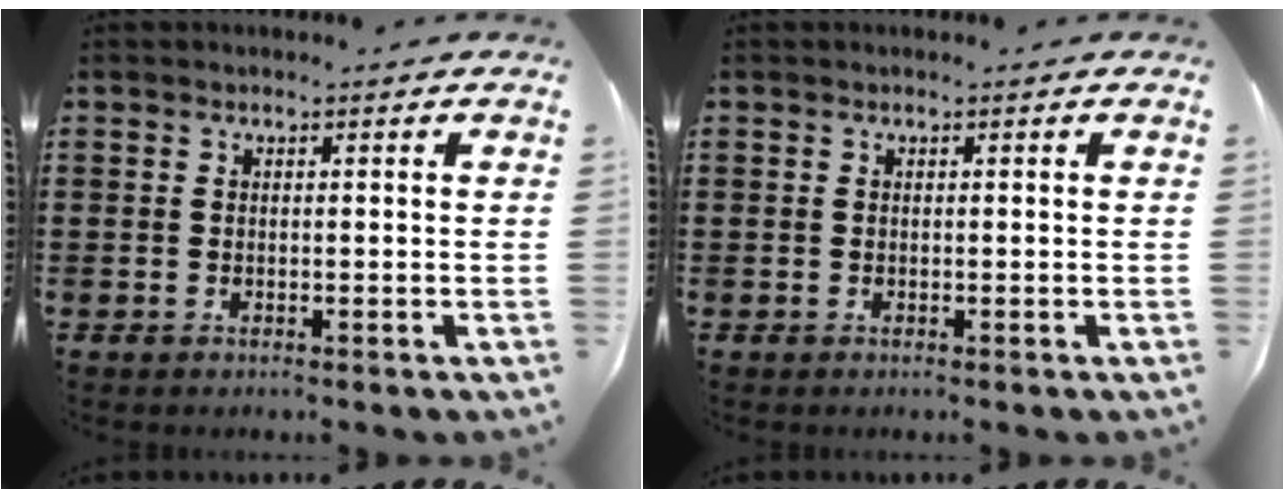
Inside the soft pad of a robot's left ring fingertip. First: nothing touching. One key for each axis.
{"total": 0.0}